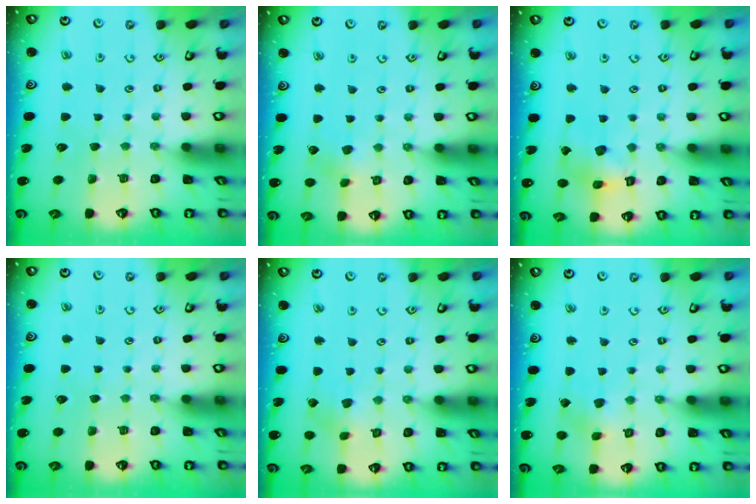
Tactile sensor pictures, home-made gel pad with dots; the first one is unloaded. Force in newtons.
{"total": 2.5, "press": 2.4, "slide": 0.6}
{"total": 9.4, "press": 9.4, "slide": 0.9}
{"total": 0.0}
{"total": 2.6, "press": 2.5, "slide": 0.5}
{"total": 1.9, "press": 1.9, "slide": 0.2}